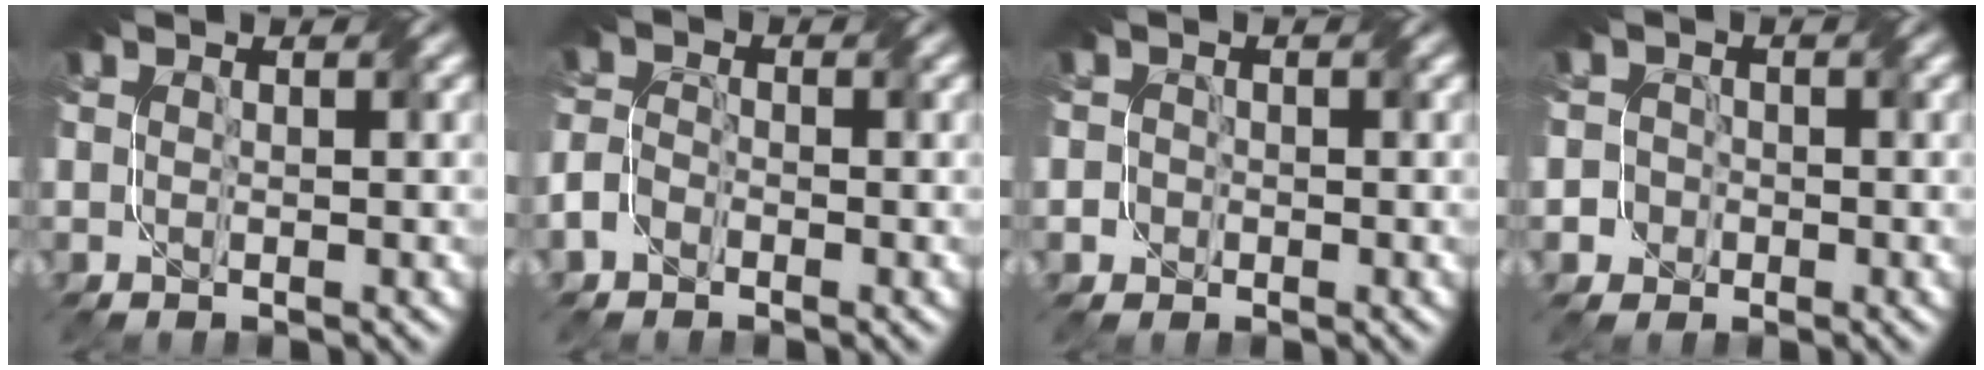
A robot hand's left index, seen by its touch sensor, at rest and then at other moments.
{"total": 2.1, "force": [-1.8, 0.9, 0.7], "torque": [-0.021, 0.003, -0.040]}
{"total": 1.2, "force": [-0.5, 1.1, 0.3], "torque": [0.011, 0.011, -0.022]}
{"total": 2.8, "force": [-1.4, 2.4, 0.1], "torque": [0.019, 0.014, -0.044]}